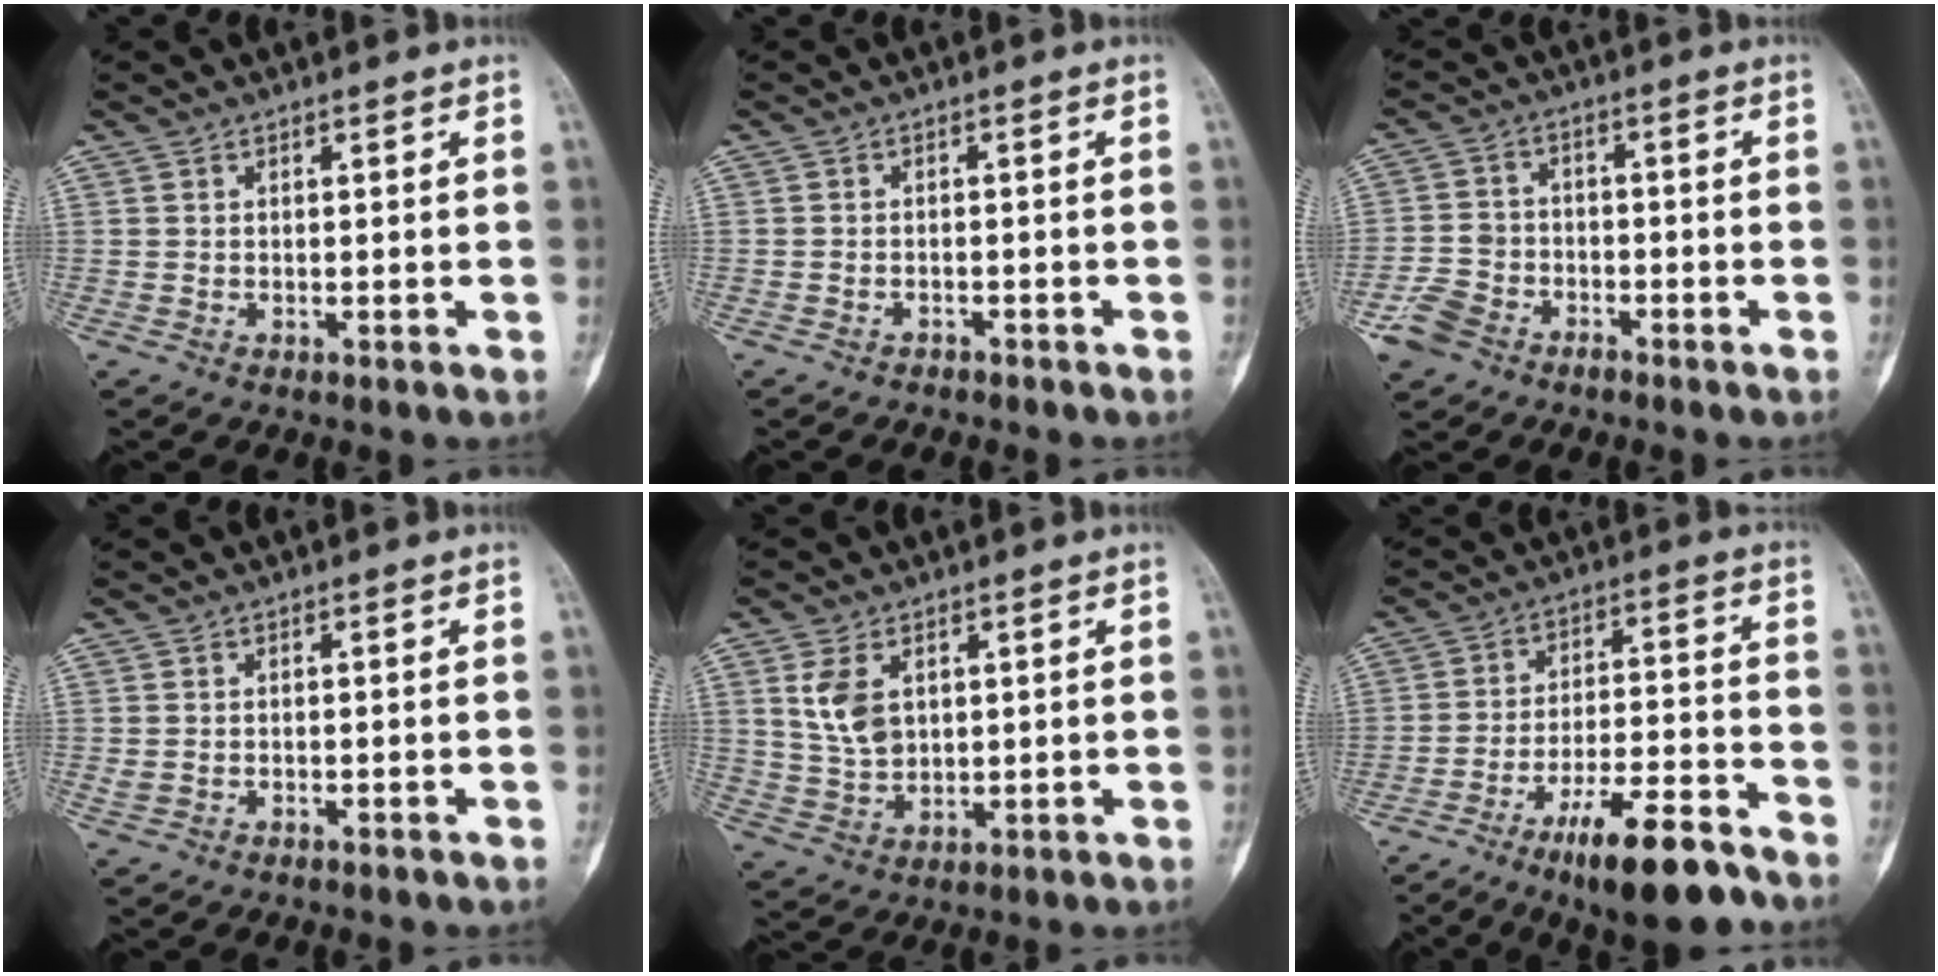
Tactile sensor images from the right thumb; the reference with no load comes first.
{"total": 2.1, "force": [-1.8, 1.0, 0.4], "torque": [-0.012, 0.010, -0.023]}
{"total": 7.2, "force": [-4.3, 5.0, 2.9], "torque": [-0.054, 0.023, -0.085]}
{"total": 1.0, "force": [-0.4, 0.7, 0.6], "torque": [-0.023, 0.008, -0.004]}
{"total": 7.0, "force": [2.4, 4.5, 4.9], "torque": [-0.085, -0.007, 0.057]}
{"total": 14.8, "force": [-10.0, 4.0, 10.2], "torque": [-0.159, 0.072, -0.161]}